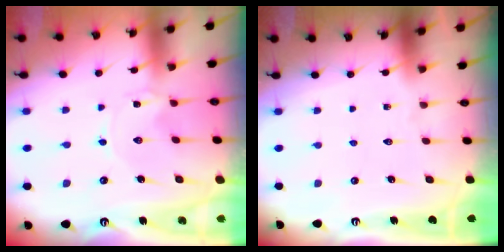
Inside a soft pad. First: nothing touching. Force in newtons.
{"total": 0.0}